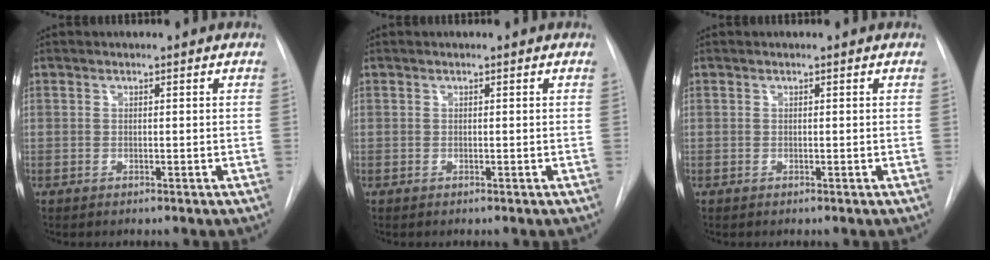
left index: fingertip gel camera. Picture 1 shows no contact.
{"total": 0.0}
{"total": 0.0}